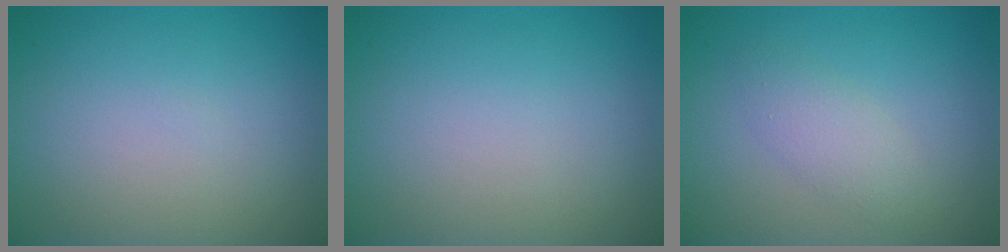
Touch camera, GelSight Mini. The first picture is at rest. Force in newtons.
{"total": 0.0}
{"total": 2.2, "press": 2.2, "slide": 0.0}